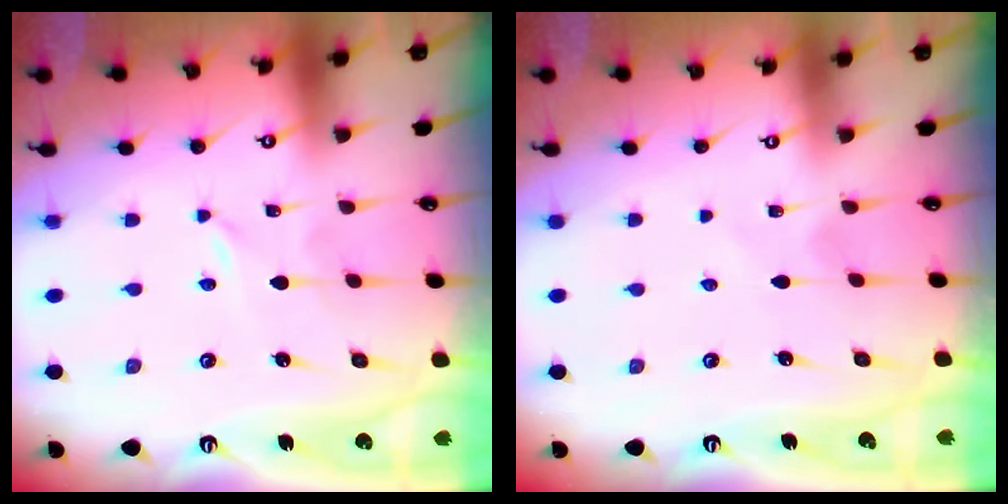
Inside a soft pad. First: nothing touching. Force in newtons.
{"total": 1.4, "press": 1.4, "slide": 0.2}